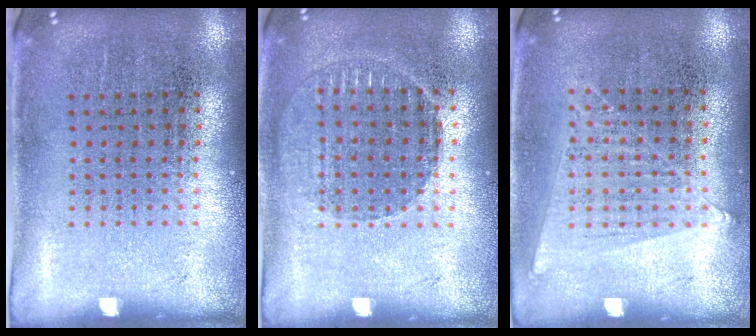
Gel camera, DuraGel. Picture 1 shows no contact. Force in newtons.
{"total": 1.1, "press": 1.1, "slide": 0.1}
{"total": 1.1, "press": 1.0, "slide": 0.4}